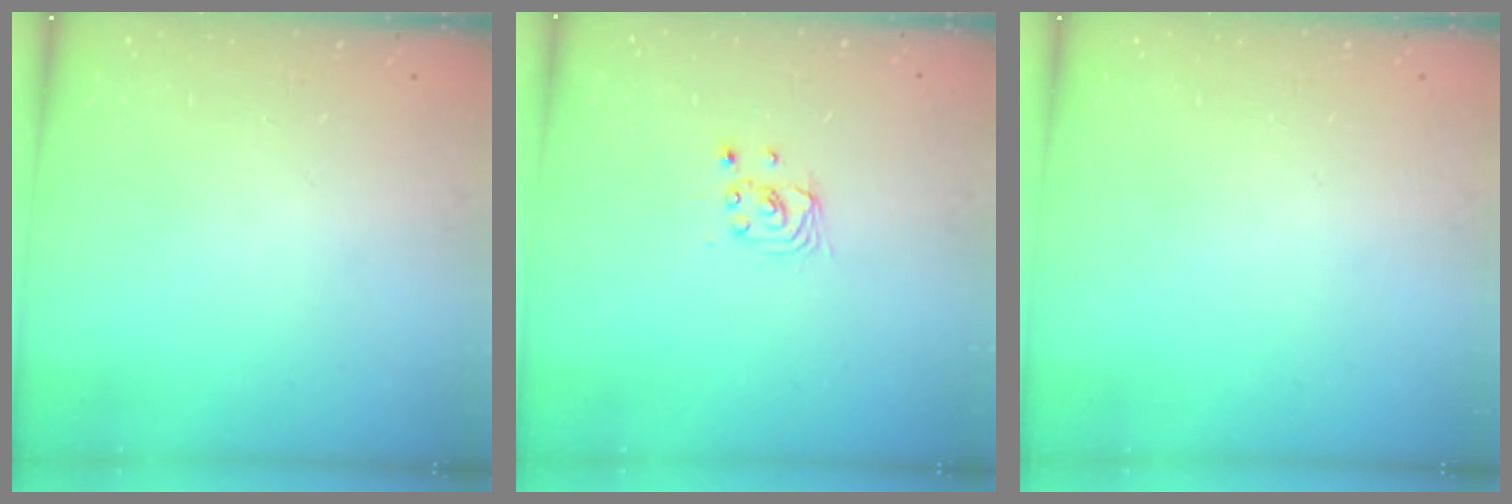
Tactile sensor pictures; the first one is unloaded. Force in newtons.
{"total": 2.5, "press": 2.5, "slide": 0.1}
{"total": 0.0}